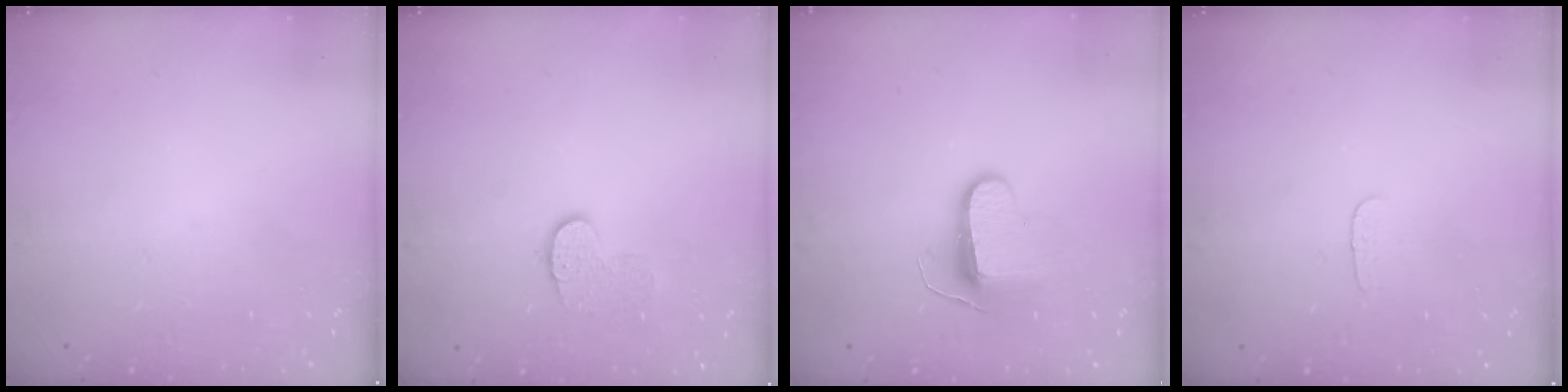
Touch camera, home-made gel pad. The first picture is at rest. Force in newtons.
{"total": 8.3, "press": 8.3, "slide": 0.4}
{"total": 9.0, "press": 9.0, "slide": 0.4}
{"total": 2.9, "press": 2.8, "slide": 0.3}